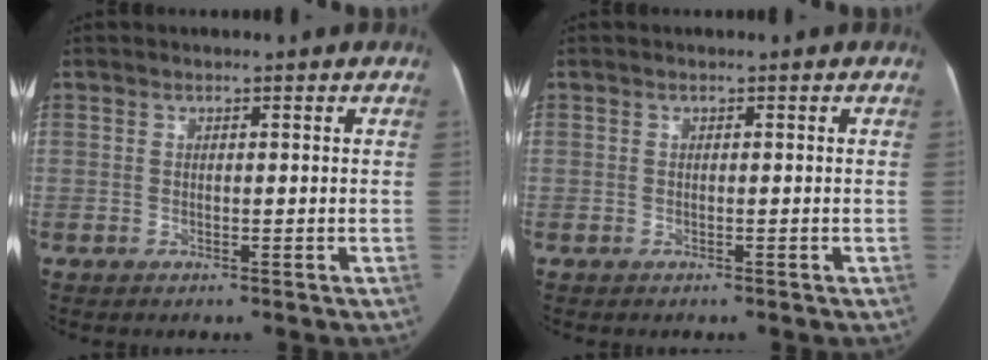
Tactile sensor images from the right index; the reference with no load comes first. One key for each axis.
{"total": 0.5, "fx": -0.2, "fy": 0.5, "fz": 0.0, "tx": 0.001, "ty": 0.005, "tz": -0.004}